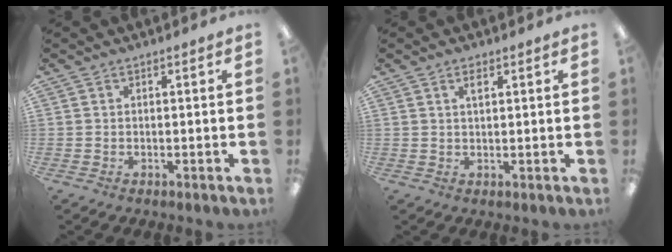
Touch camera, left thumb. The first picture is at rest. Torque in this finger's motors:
{"motor_torque": [-0.33, -0.21, -0.19, -0.29, -0.01]}